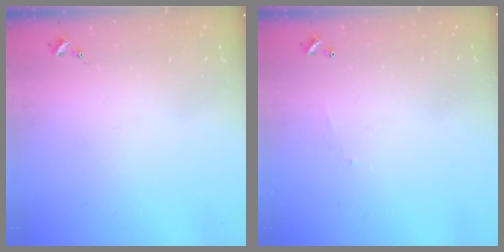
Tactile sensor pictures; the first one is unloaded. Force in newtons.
{"total": 3.7, "press": 3.7, "slide": 0.2}